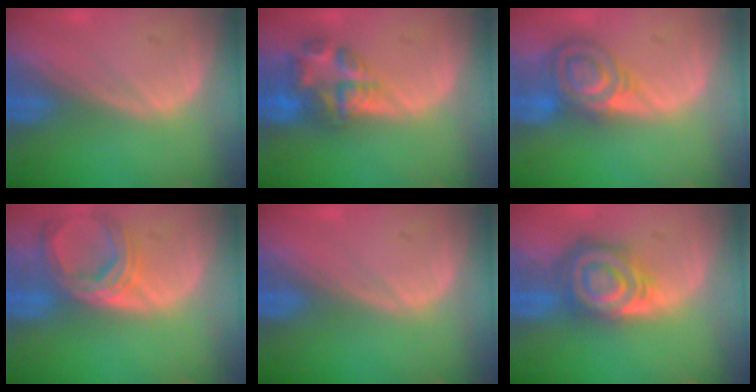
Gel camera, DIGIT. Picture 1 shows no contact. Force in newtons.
{"total": 6.9, "press": 6.0, "slide": 3.3}
{"total": 7.1, "press": 6.2, "slide": 3.5}
{"total": 6.9, "press": 6.3, "slide": 2.8}
{"total": 0.0}
{"total": 8.1, "press": 7.2, "slide": 3.9}